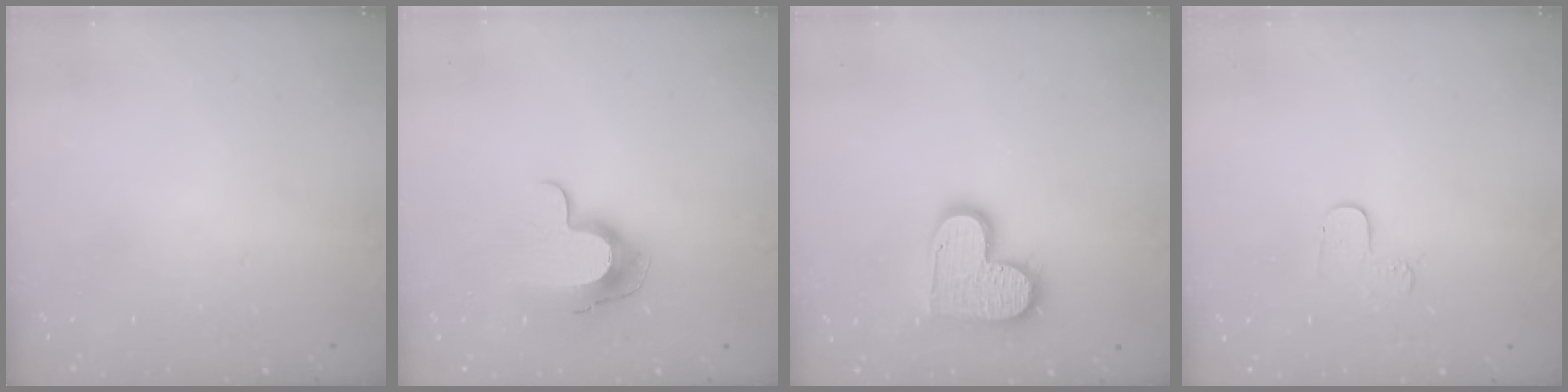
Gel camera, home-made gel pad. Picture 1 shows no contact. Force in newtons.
{"total": 11.2, "press": 11.1, "slide": 0.7}
{"total": 13.8, "press": 13.7, "slide": 1.1}
{"total": 4.1, "press": 4.0, "slide": 0.4}